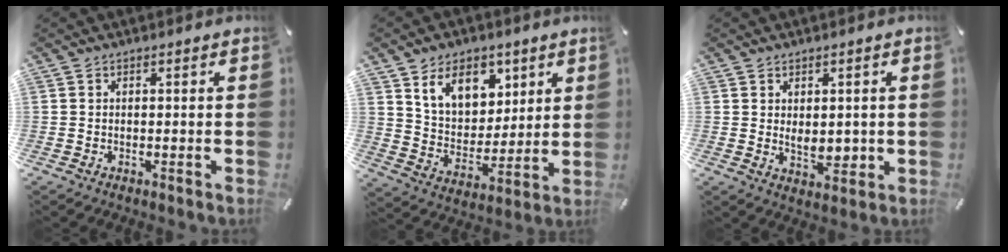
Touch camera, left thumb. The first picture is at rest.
{"total": 11.8, "force": [7.2, 8.4, 4.0], "torque": [-0.072, -0.035, 0.136]}
{"total": 4.4, "force": [0.8, 3.1, 3.0], "torque": [-0.033, -0.005, 0.014]}